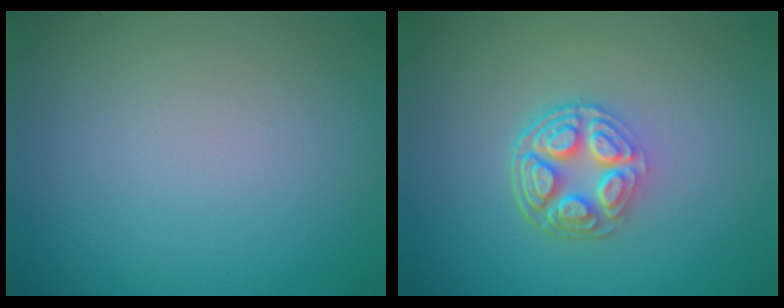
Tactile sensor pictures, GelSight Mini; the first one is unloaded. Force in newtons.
{"total": 5.2, "press": 3.8, "slide": 3.5}